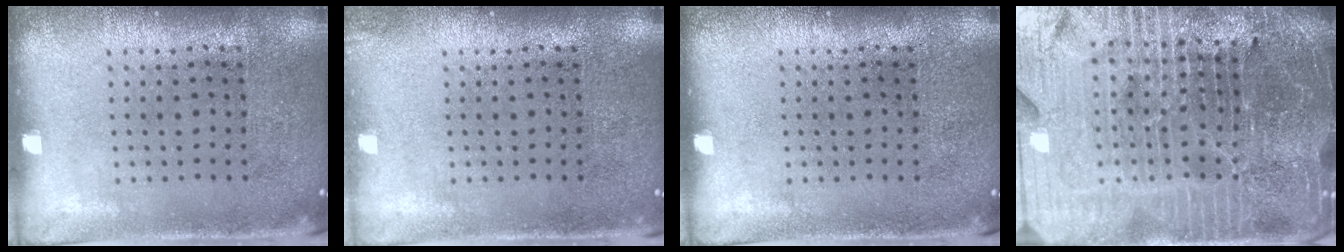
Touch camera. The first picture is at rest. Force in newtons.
{"total": 0.7, "press": 0.7, "slide": 0.1}
{"total": 0.0}
{"total": 6.1, "press": 5.5, "slide": 2.5}